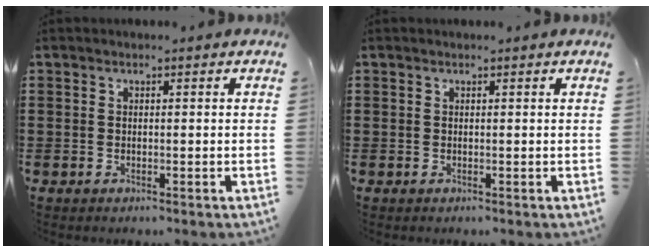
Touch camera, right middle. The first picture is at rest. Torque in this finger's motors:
{"motor_torque": [0.05, 0.04, 0.00, 0.00]}